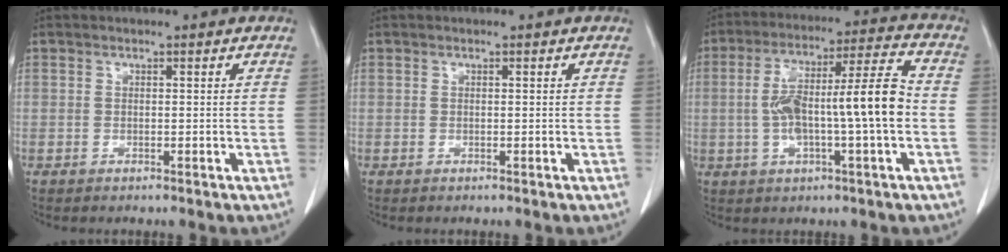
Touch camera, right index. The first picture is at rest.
{"total": 0.0}
{"total": 14.3, "force": [-1.2, 1.3, 14.1], "torque": [-0.245, 0.025, -0.021]}